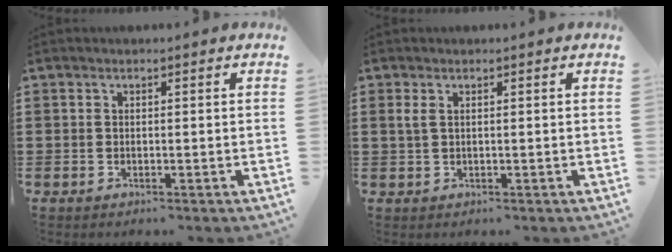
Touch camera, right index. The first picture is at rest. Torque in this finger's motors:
{"motor_torque": [0.11, 0.01, 0.05, 0.01]}